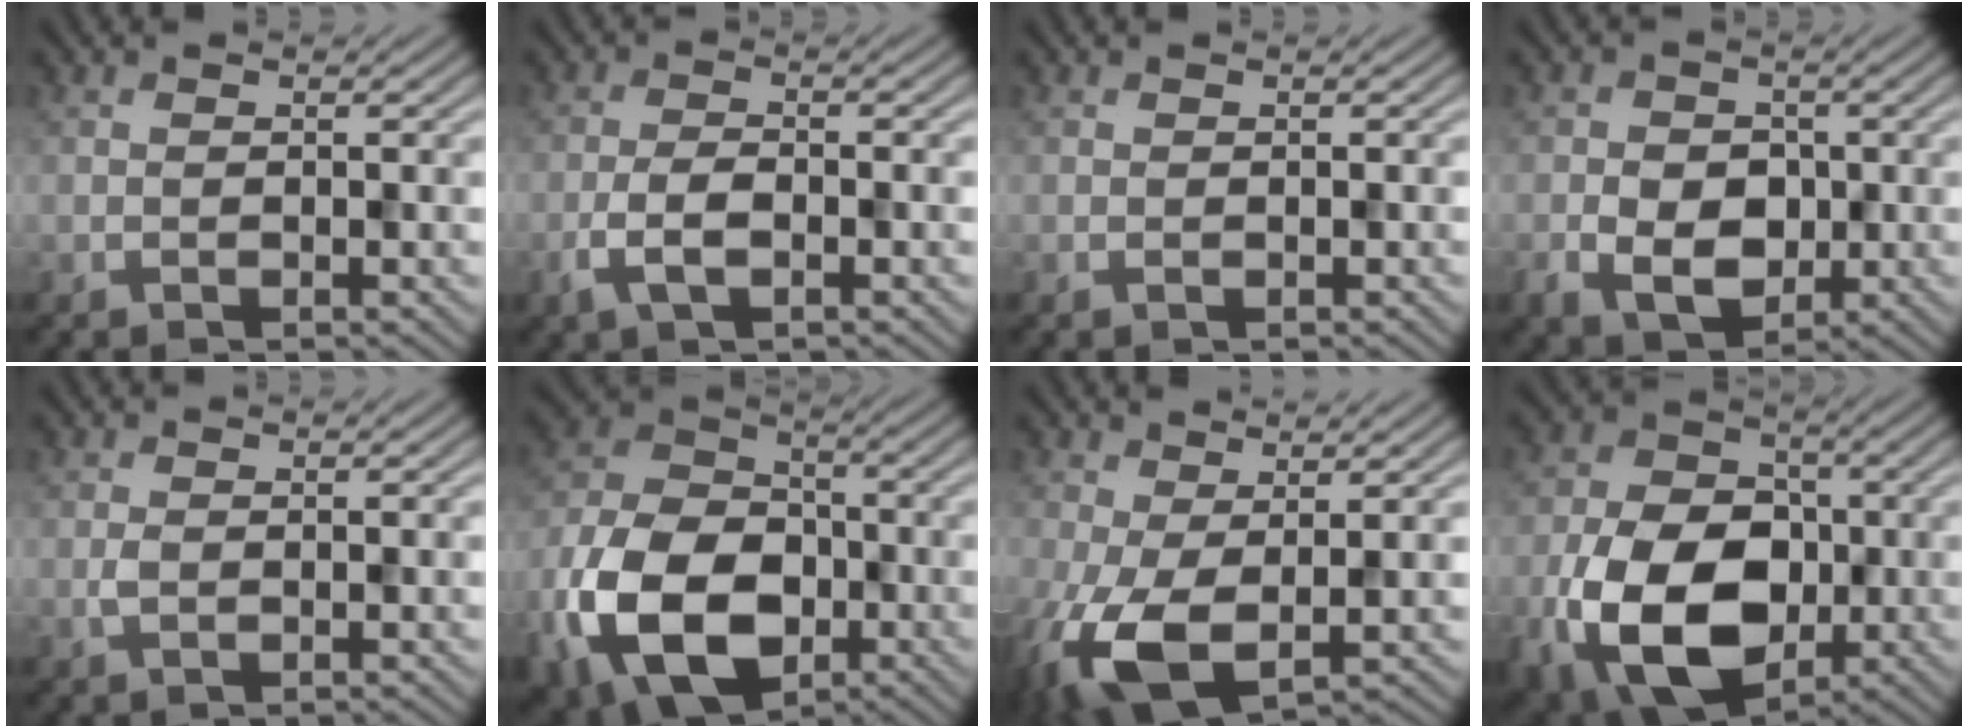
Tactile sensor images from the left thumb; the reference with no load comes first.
{"total": 3.7, "force": [-1.6, 1.6, 2.9], "torque": [-0.062, -0.002, -0.035]}
{"total": 0.0}
{"total": 6.4, "force": [-1.2, 5.0, 3.8], "torque": [-0.066, -0.013, -0.024]}
{"total": 1.0, "force": [0.0, 0.6, 0.8], "torque": [-0.018, -0.001, -0.001]}
{"total": 15.9, "force": [-6.3, 10.5, 10.1], "torque": [-0.244, -0.032, -0.131]}
{"total": 8.3, "force": [-1.3, 4.4, 7.0], "torque": [-0.176, -0.014, -0.028]}
{"total": 15.0, "force": [-4.3, 10.1, 10.1], "torque": [-0.224, -0.031, -0.086]}